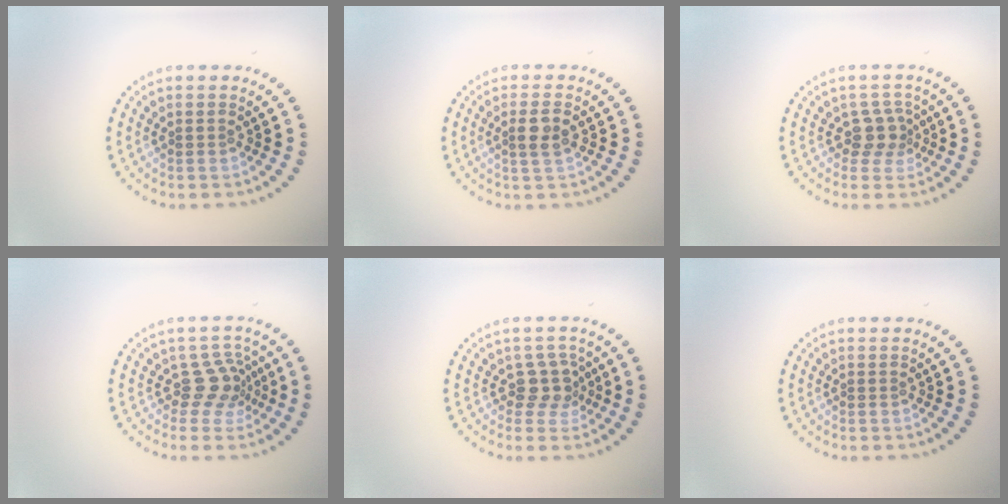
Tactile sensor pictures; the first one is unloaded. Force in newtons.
{"total": 2.0, "press": 1.9, "slide": 0.7}
{"total": 2.3, "press": 1.9, "slide": 1.3}
{"total": 2.8, "press": 2.0, "slide": 1.9}
{"total": 2.4, "press": 1.8, "slide": 1.5}
{"total": 0.0}